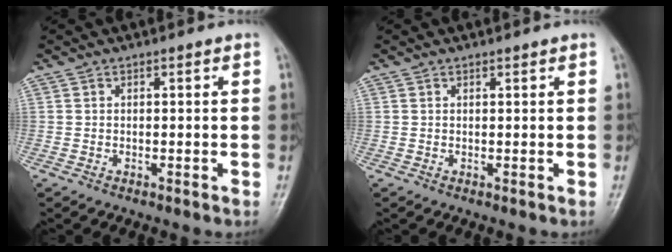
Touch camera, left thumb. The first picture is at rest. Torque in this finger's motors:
{"motor_torque": [-0.18, -0.07, -0.22, -0.15, -0.02]}